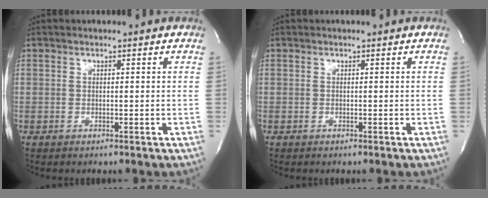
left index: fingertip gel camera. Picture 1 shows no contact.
{"total": 0.0}